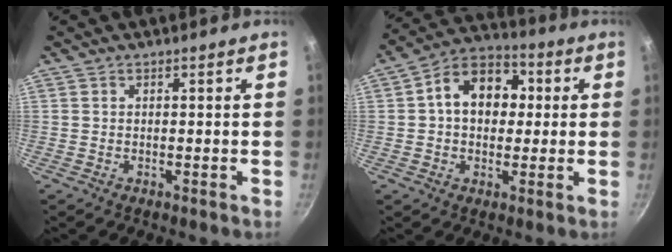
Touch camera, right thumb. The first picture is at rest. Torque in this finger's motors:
{"motor_torque": [-0.68, 1.42, 0.82, -0.38, 0.09]}